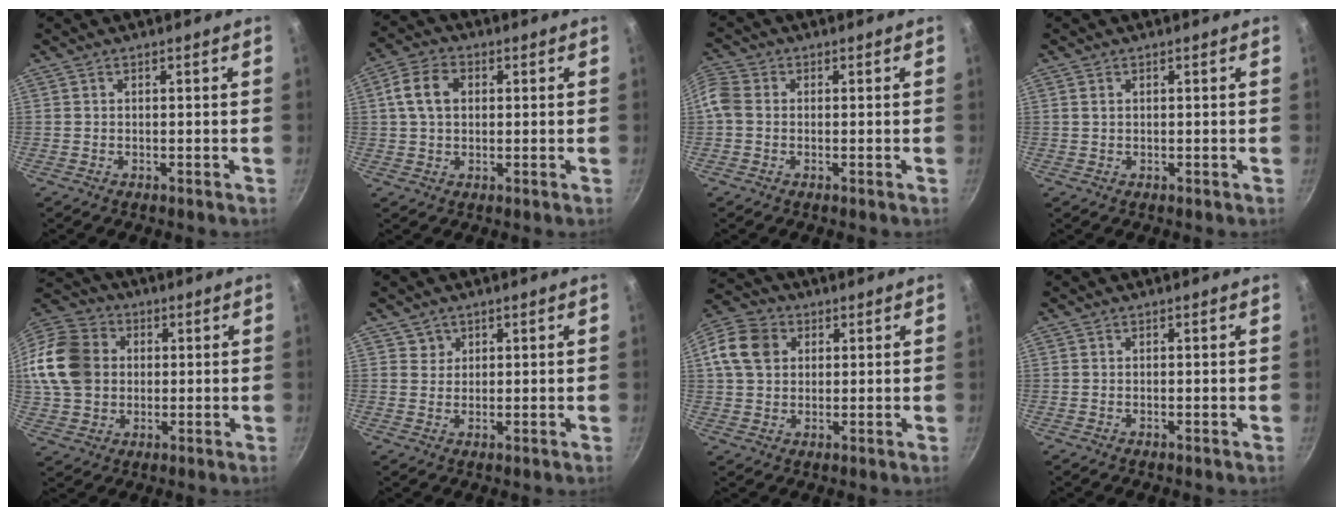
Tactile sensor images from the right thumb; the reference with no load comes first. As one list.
[{"total": 7.4, "force": [1.4, 5.4, 4.9], "torque": [-0.085, 0.014, 0.016]}, {"total": 4.7, "force": [-0.4, 3.8, 2.6], "torque": [-0.060, 0.011, -0.026]}, {"total": 0.9, "force": [0.3, 0.7, 0.5], "torque": [-0.010, 0.002, 0.005]}, {"total": 18.8, "force": [2.0, 15.6, 10.2], "torque": [-0.199, 0.028, 0.032]}, {"total": 2.2, "force": [1.1, 1.9, 0.0], "torque": [0.023, 0.002, 0.015]}, {"total": 11.4, "force": [2.8, 9.2, 6.0], "torque": [-0.108, 0.017, 0.038]}, {"total": 0.0}]